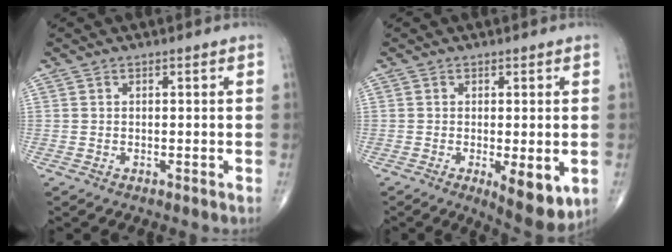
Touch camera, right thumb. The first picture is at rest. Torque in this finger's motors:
{"motor_torque": [0.89, 1.00, 0.46, -0.55, 0.22]}